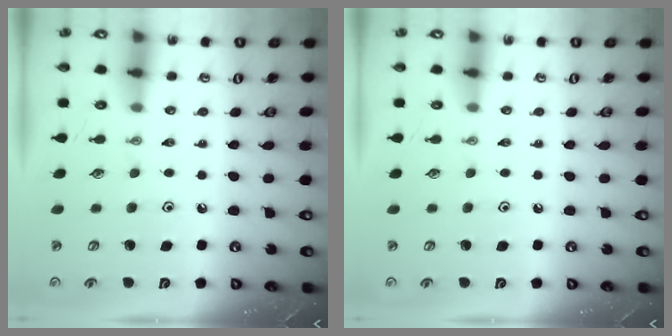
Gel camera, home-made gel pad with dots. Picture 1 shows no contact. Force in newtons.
{"total": 0.0}